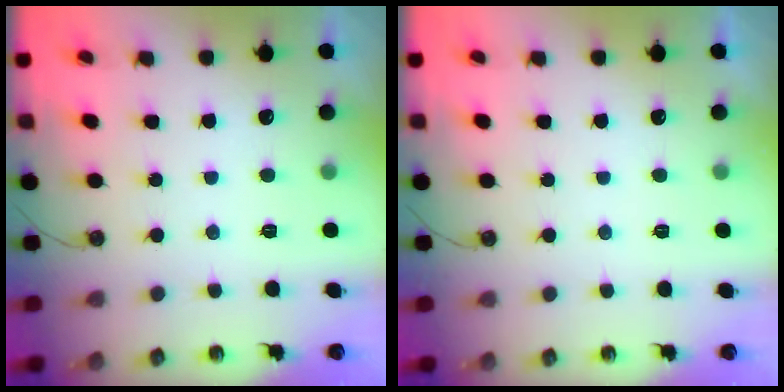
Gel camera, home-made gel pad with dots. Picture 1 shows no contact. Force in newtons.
{"total": 2.2, "press": 2.2, "slide": 0.4}